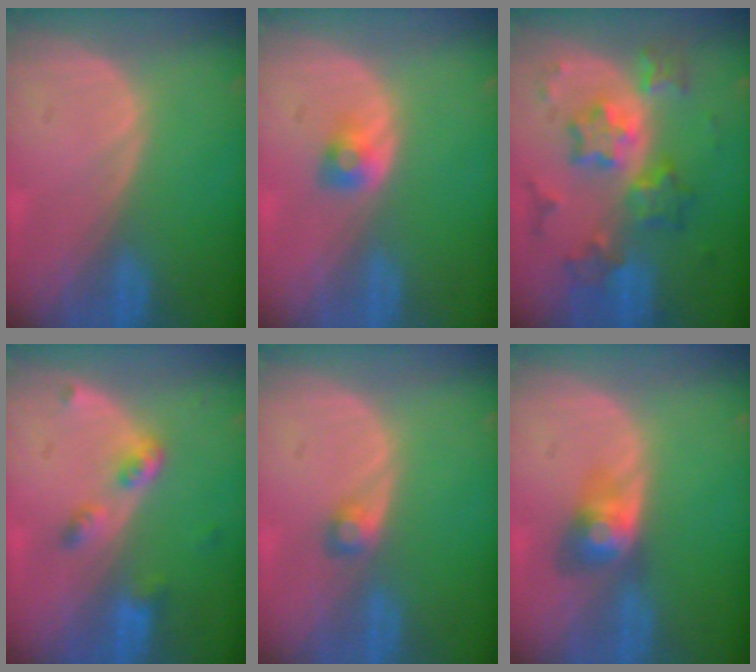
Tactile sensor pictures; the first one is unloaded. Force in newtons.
{"total": 2.3, "press": 2.2, "slide": 0.5}
{"total": 9.1, "press": 9.1, "slide": 0.8}
{"total": 4.3, "press": 4.0, "slide": 1.6}
{"total": 1.8, "press": 1.7, "slide": 0.3}
{"total": 3.9, "press": 3.9, "slide": 0.2}